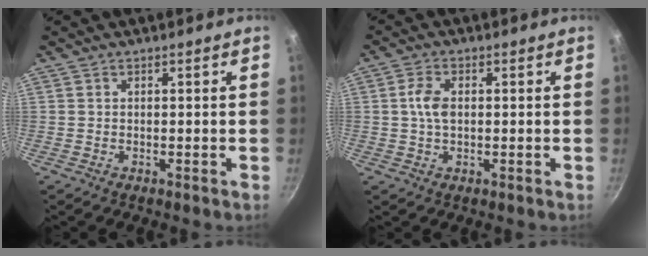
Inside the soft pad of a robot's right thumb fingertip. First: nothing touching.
{"total": 4.4, "force": [0.4, 2.6, 3.5], "torque": [-0.068, 0.008, 0.003]}